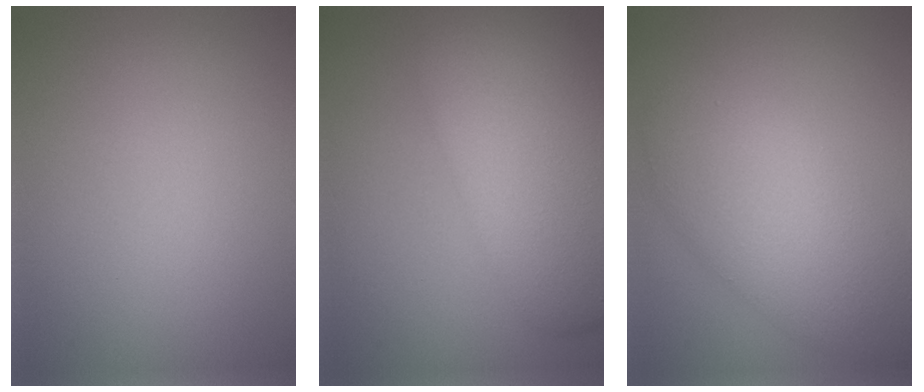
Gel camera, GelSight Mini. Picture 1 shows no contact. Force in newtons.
{"total": 11.3, "press": 11.3, "slide": 0.8}
{"total": 6.8, "press": 6.8, "slide": 0.1}